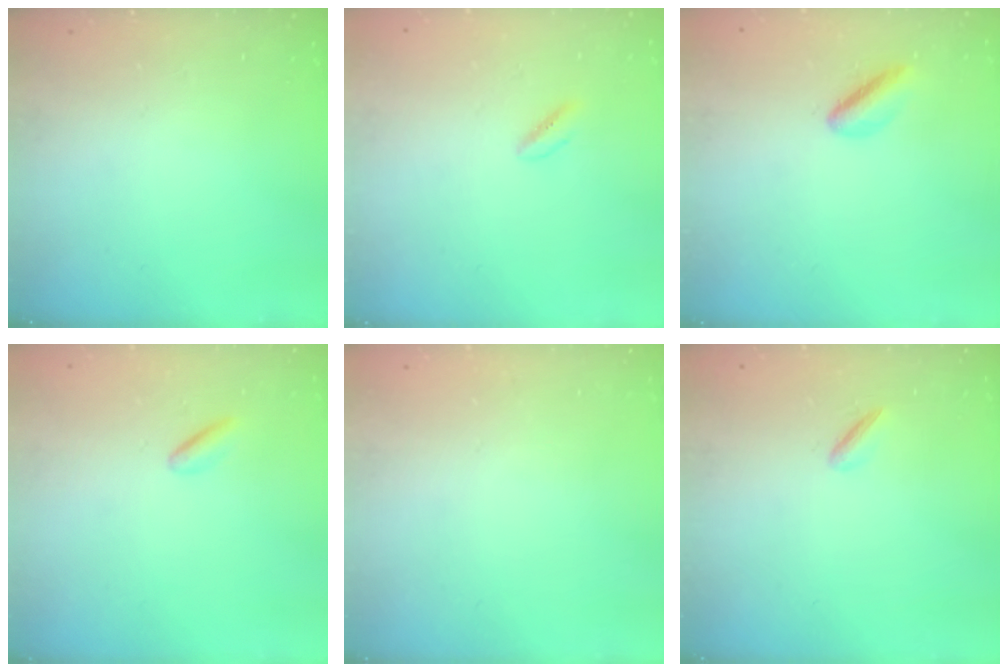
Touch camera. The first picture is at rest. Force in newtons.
{"total": 1.6, "press": 1.2, "slide": 1.0}
{"total": 3.2, "press": 2.9, "slide": 1.4}
{"total": 1.5, "press": 1.3, "slide": 0.7}
{"total": 2.1, "press": 2.1, "slide": 0.1}
{"total": 2.1, "press": 2.0, "slide": 0.7}